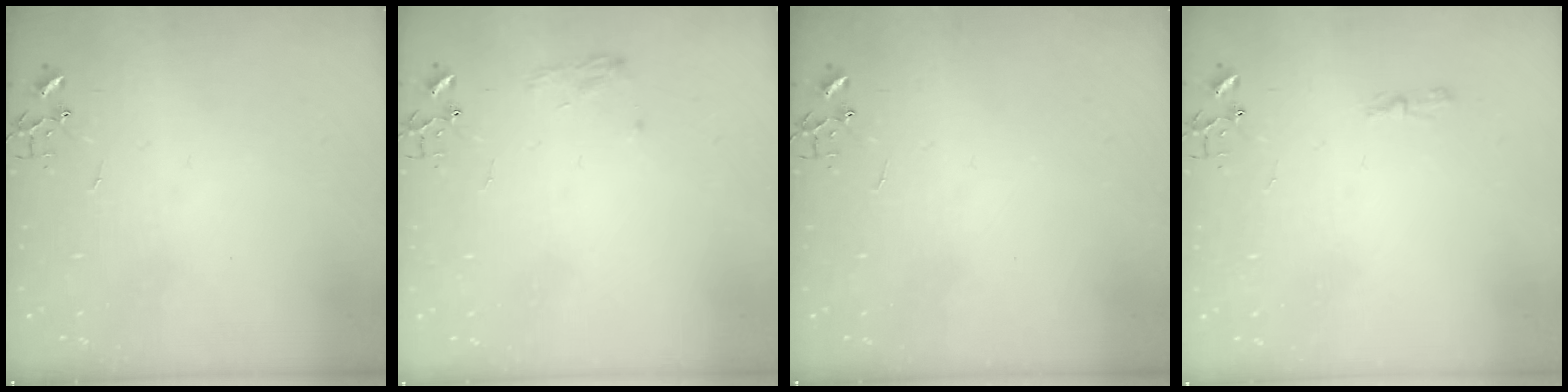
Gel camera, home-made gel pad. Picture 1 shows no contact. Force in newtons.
{"total": 8.4, "press": 8.4, "slide": 0.9}
{"total": 0.0}
{"total": 3.9, "press": 3.9, "slide": 0.5}